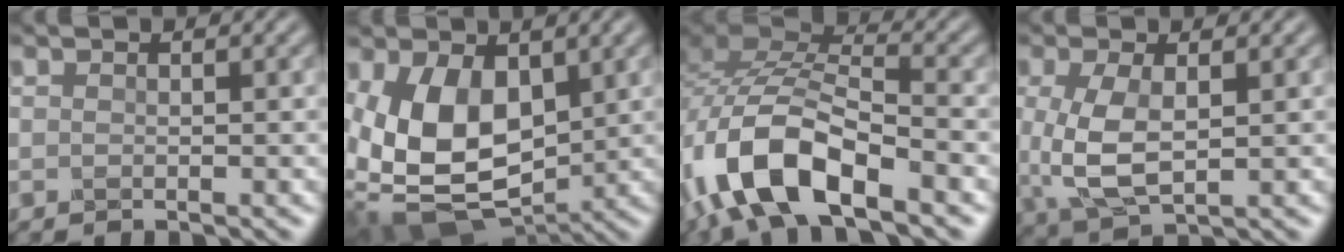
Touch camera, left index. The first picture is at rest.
{"total": 9.3, "force": [1.1, 5.9, 7.1], "torque": [-0.161, -0.016, 0.028]}
{"total": 11.0, "force": [-5.5, 4.7, 8.3], "torque": [-0.176, 0.006, -0.106]}
{"total": 5.0, "force": [0.3, 2.5, 4.3], "torque": [-0.116, -0.001, 0.010]}